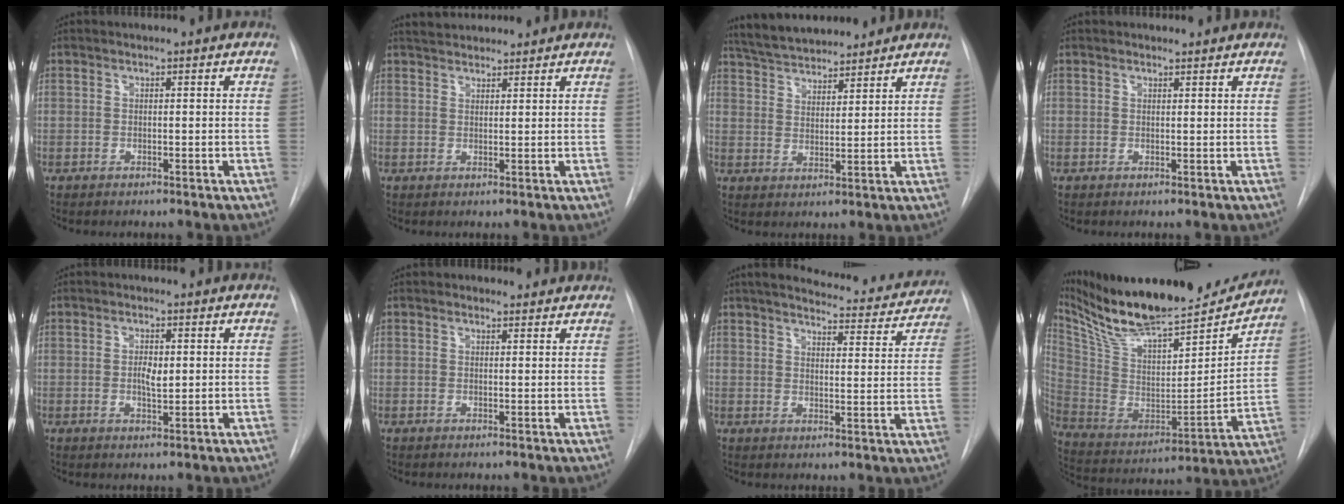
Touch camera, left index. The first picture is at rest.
{"total": 6.7, "force": [6.2, 1.5, 2.1], "torque": [-0.036, 0.035, 0.100]}
{"total": 12.0, "force": [11.0, 2.7, 3.9], "torque": [-0.066, 0.026, 0.183]}
{"total": 1.1, "force": [1.0, 0.3, 0.0], "torque": [-0.009, 0.001, 0.013]}
{"total": 2.7, "force": [0.3, 1.1, 2.4], "torque": [-0.043, -0.002, 0.006]}
{"total": 1.9, "force": [1.6, 0.9, 0.1], "torque": [-0.003, 0.004, 0.015]}
{"total": 16.5, "force": [15.2, 3.2, 5.5], "torque": [-0.061, -0.022, 0.177]}
{"total": 28.0, "force": [24.7, 6.0, 11.8], "torque": [-0.224, -0.033, 0.381]}